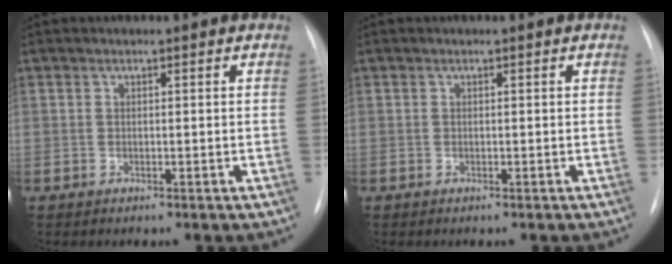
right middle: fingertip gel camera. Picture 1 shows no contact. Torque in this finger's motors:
{"motor_torque": [0.00, 0.00, 0.00, 0.00]}